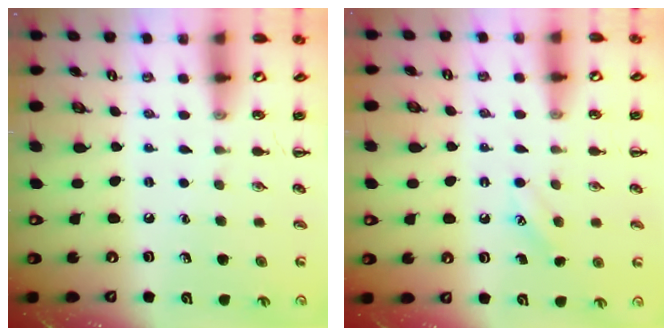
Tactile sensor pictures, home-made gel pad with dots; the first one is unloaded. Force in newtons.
{"total": 3.3, "press": 3.2, "slide": 0.8}